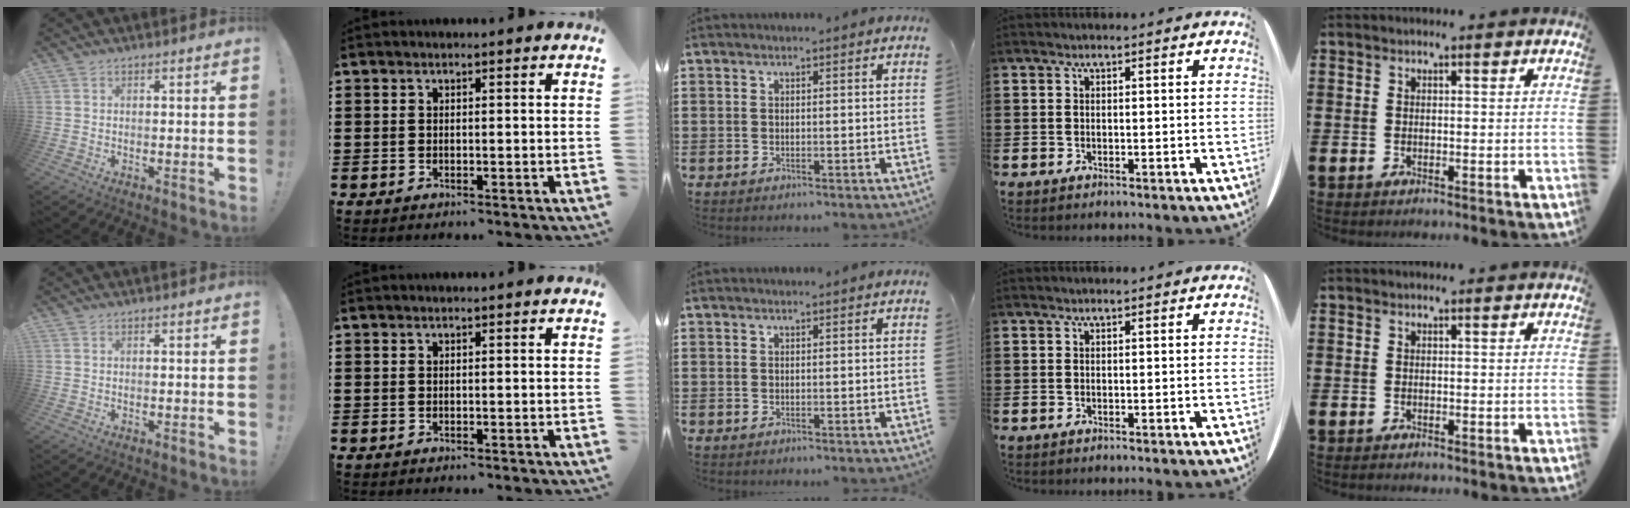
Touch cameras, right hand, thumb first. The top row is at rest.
{}